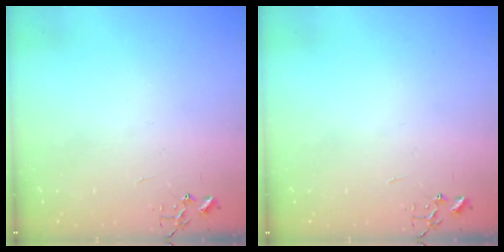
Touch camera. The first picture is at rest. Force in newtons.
{"total": 0.0}